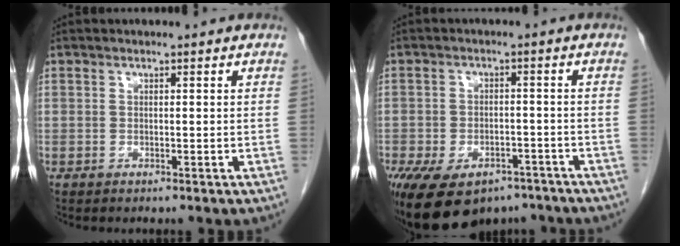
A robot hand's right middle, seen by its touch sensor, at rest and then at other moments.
{"total": 14.1, "force": [-9.6, 7.5, 7.1], "torque": [-0.141, 0.000, -0.136]}